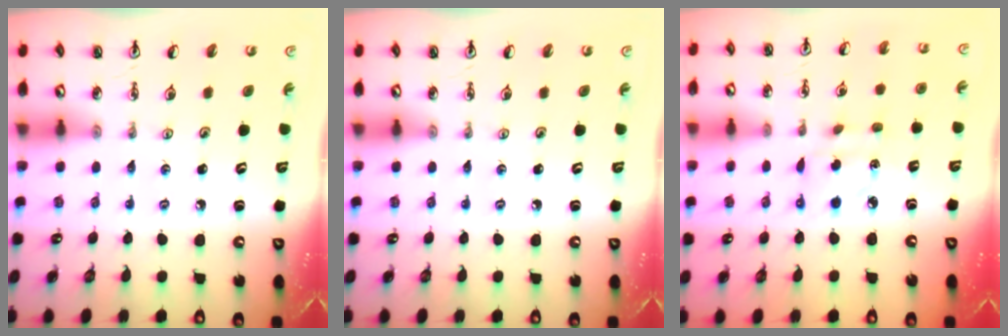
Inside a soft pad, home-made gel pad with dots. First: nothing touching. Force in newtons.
{"total": 0.0}
{"total": 4.1, "press": 4.1, "slide": 0.2}